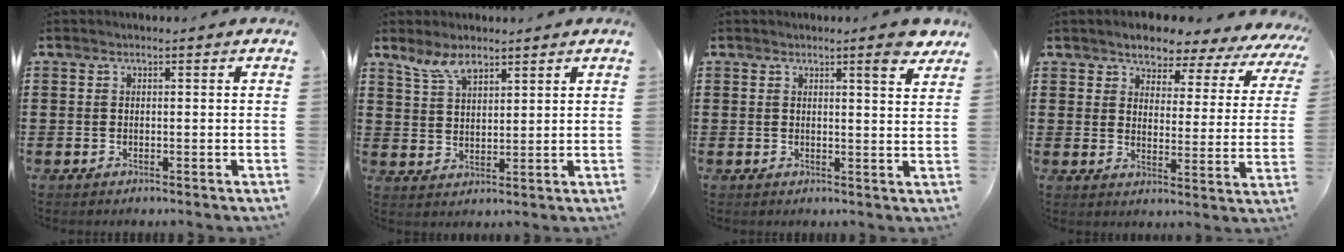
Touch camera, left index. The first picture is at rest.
{"total": 5.0, "force": [3.9, 2.0, 2.4], "torque": [-0.058, -0.003, 0.073]}
{"total": 3.7, "force": [3.0, 0.1, 2.1], "torque": [-0.034, -0.012, 0.050]}
{"total": 4.3, "force": [4.1, 1.2, 0.3], "torque": [-0.028, -0.031, 0.065]}